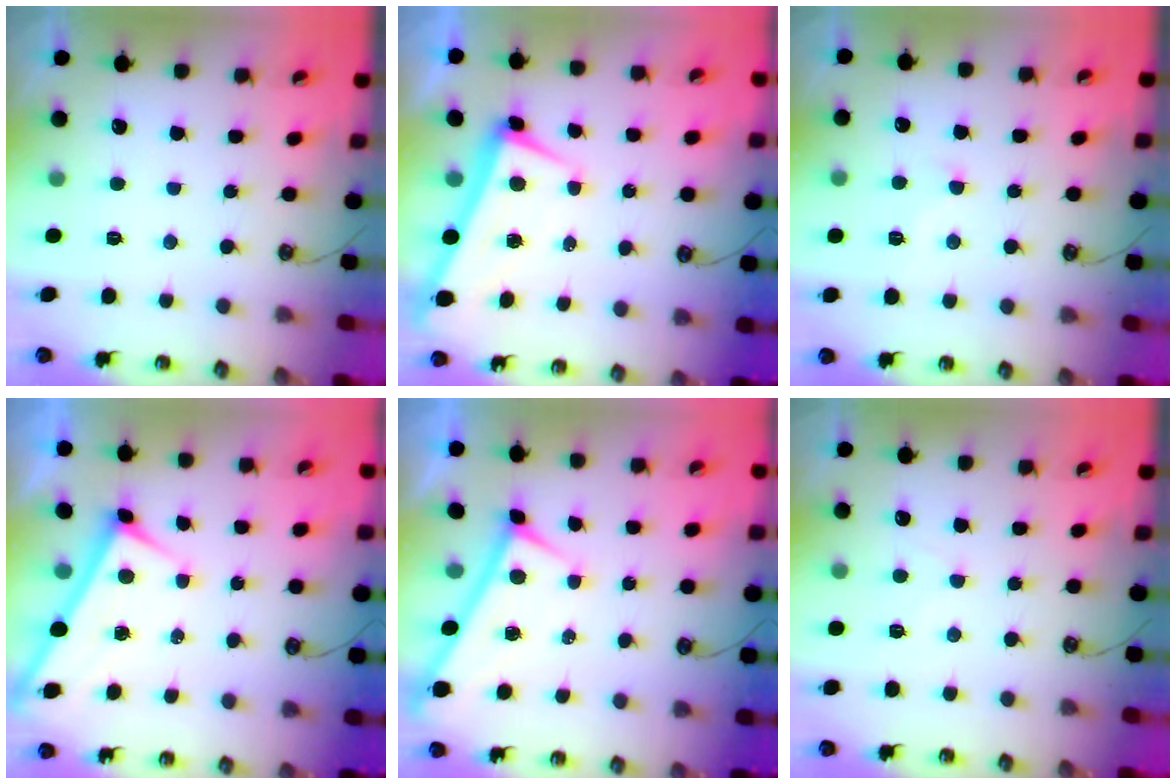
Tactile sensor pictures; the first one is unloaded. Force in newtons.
{"total": 2.0, "press": 1.9, "slide": 0.6}
{"total": 2.3, "press": 2.2, "slide": 0.6}
{"total": 1.3, "press": 1.3, "slide": 0.5}
{"total": 0.0}
{"total": 0.7, "press": 0.7, "slide": 0.2}